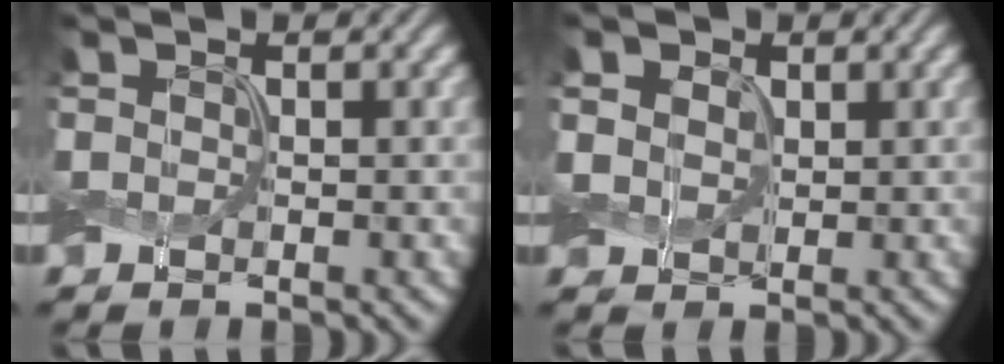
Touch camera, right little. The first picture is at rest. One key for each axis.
{"total": 2.3, "fx": 0.5, "fy": 1.9, "fz": 1.2, "tx": -0.032, "ty": 0.004, "tz": -0.001}